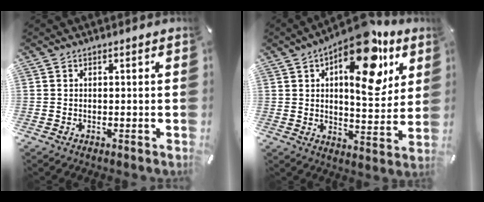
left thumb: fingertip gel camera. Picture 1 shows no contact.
{"total": 19.4, "force": [9.7, 8.3, 14.6], "torque": [-0.205, -0.045, 0.153]}